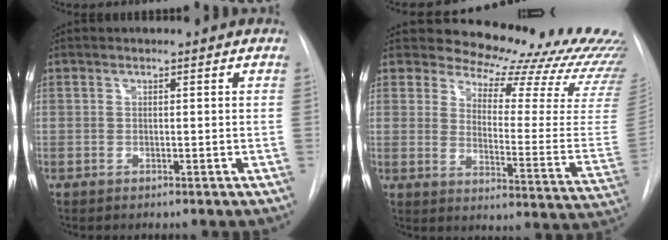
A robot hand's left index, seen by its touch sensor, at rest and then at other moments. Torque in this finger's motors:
{"motor_torque": [0.88, -1.26, -0.14, -0.01]}